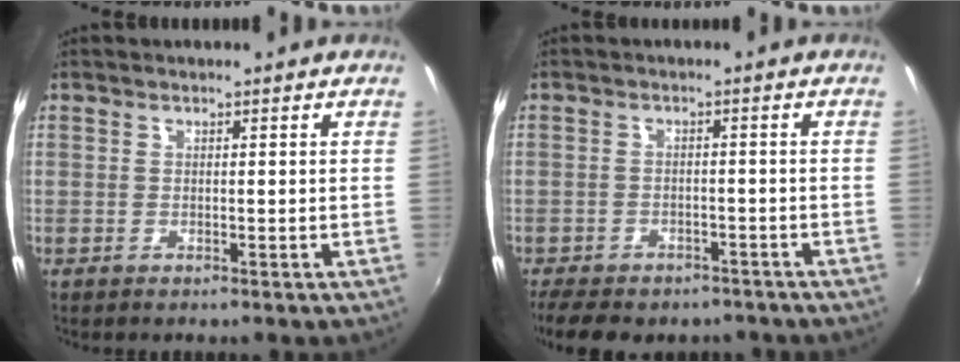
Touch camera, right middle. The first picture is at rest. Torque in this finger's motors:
{"motor_torque": [1.06, -1.08, 0.17, 0.09]}